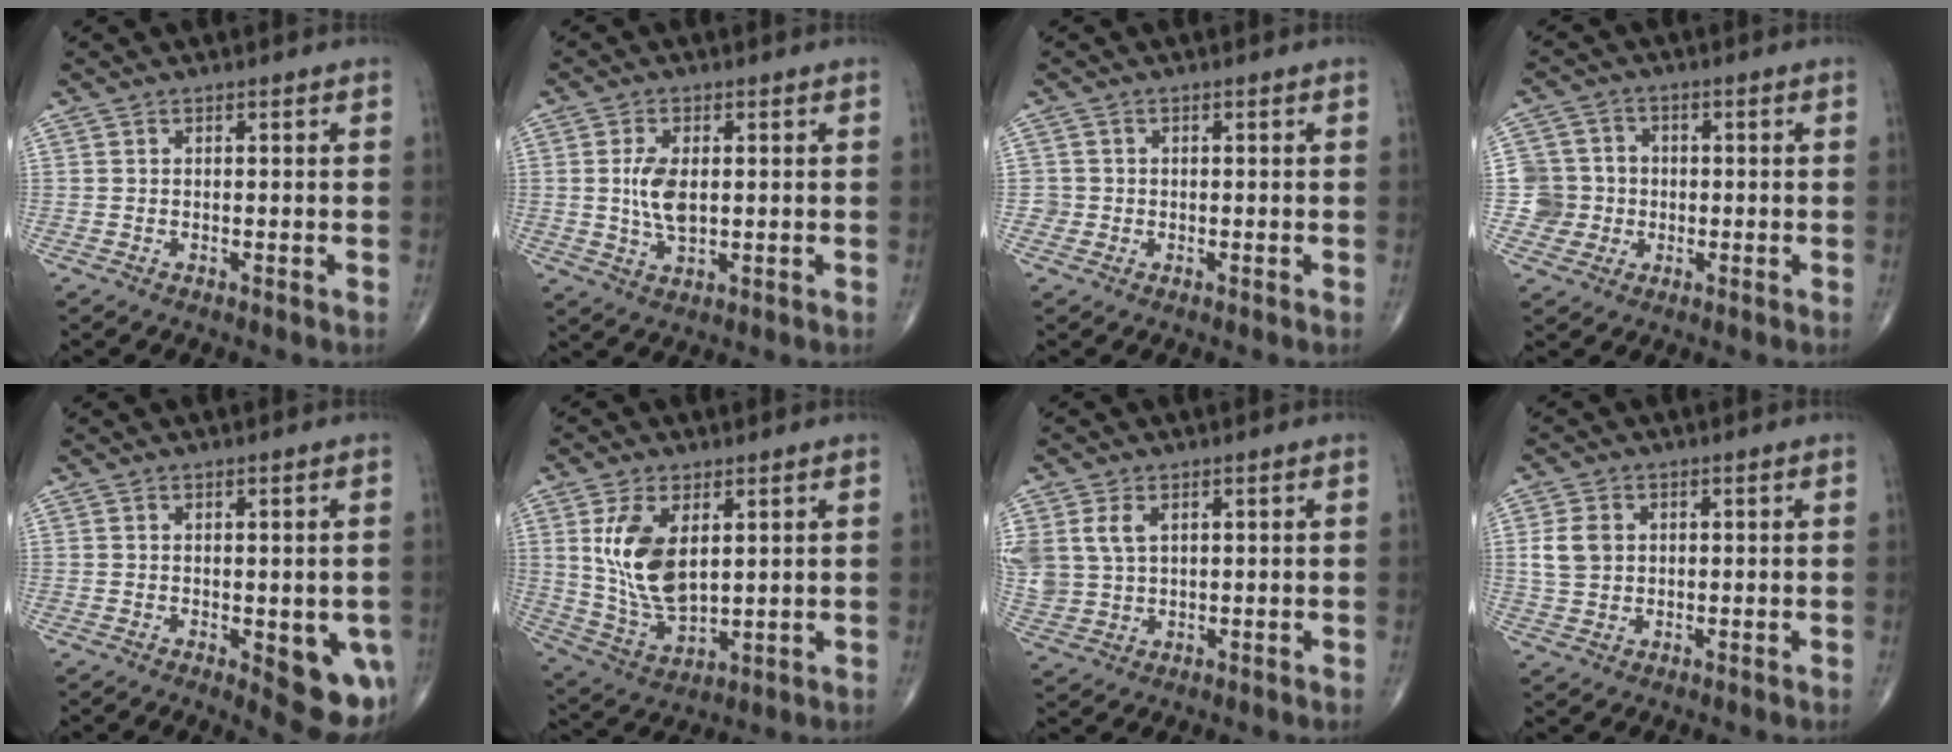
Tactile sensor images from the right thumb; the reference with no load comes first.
{"total": 6.2, "force": [0.5, 3.3, 5.3], "torque": [-0.103, -0.006, 0.011]}
{"total": 1.5, "force": [-0.3, 1.5, -0.2], "torque": [0.015, 0.007, -0.010]}
{"total": 6.8, "force": [-0.9, 6.7, 0.6], "torque": [0.021, 0.014, -0.022]}
{"total": 9.4, "force": [-2.6, 3.7, 8.2], "torque": [-0.073, -0.014, -0.024]}
{"total": 12.8, "force": [3.2, 6.9, 10.2], "torque": [-0.190, -0.020, 0.076]}
{"total": 8.4, "force": [2.6, 6.0, 5.4], "torque": [-0.126, -0.001, 0.065]}
{"total": 5.3, "force": [1.0, 4.2, 3.2], "torque": [-0.052, 0.000, 0.020]}